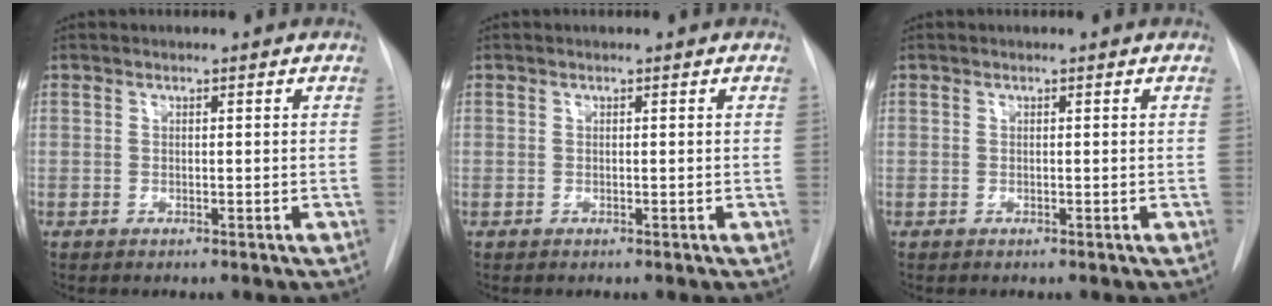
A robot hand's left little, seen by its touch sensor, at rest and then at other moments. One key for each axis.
{"total": 0.0}
{"total": 0.0}